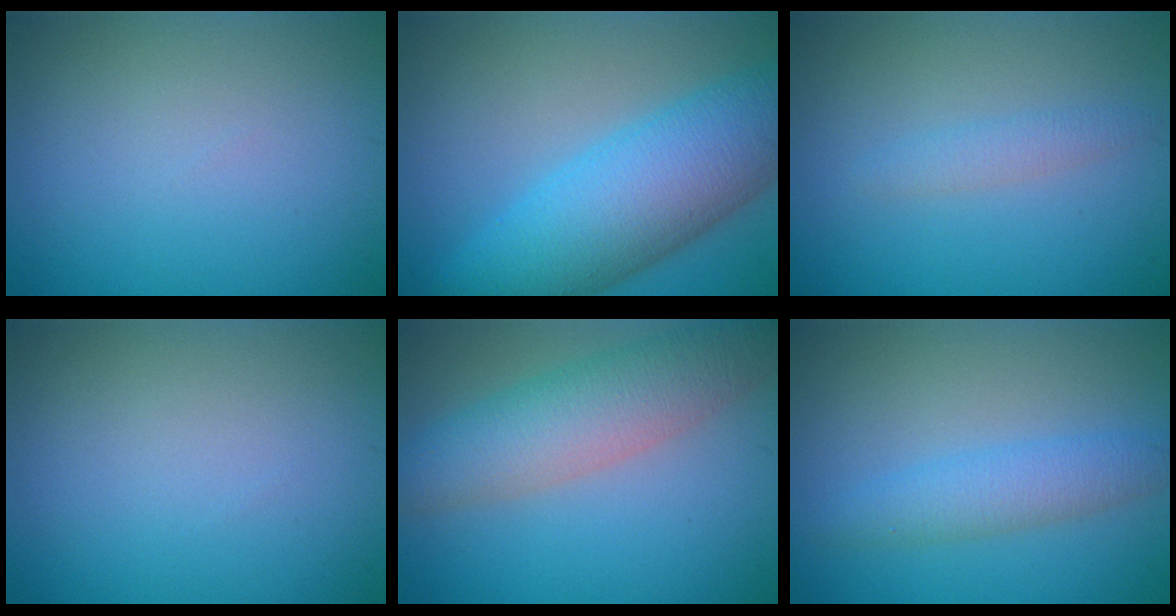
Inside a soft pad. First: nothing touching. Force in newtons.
{"total": 9.6, "press": 9.6, "slide": 0.1}
{"total": 1.4, "press": 1.4, "slide": 0.1}
{"total": 0.0}
{"total": 6.1, "press": 6.0, "slide": 0.5}
{"total": 3.0, "press": 3.0, "slide": 0.1}